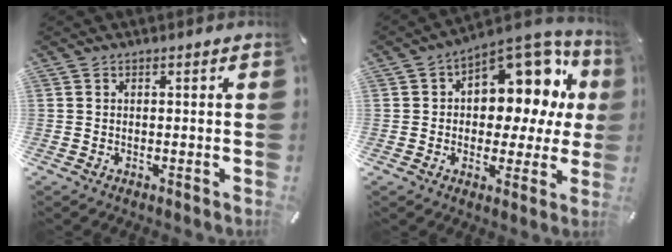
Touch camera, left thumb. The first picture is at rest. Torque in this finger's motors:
{"motor_torque": [0.67, 0.67, 0.35, -0.13, 0.09]}